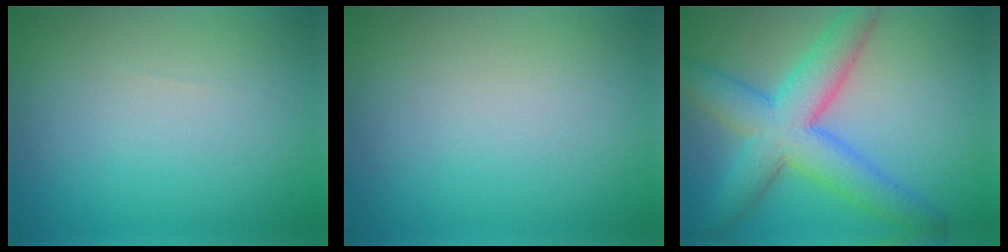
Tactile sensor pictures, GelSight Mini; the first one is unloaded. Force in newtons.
{"total": 0.0}
{"total": 8.0, "press": 8.0, "slide": 0.2}